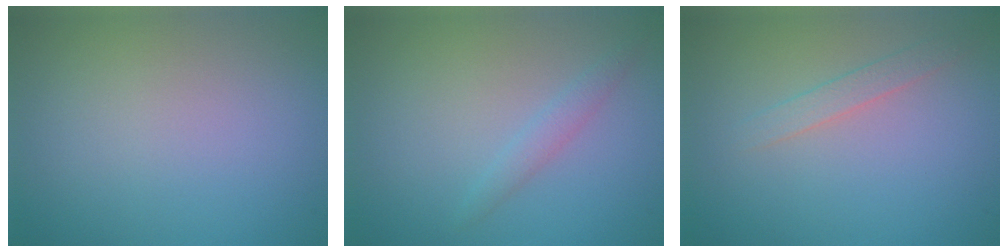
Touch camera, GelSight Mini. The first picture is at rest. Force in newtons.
{"total": 1.3, "press": 1.3, "slide": 0.1}
{"total": 1.4, "press": 1.4, "slide": 0.0}